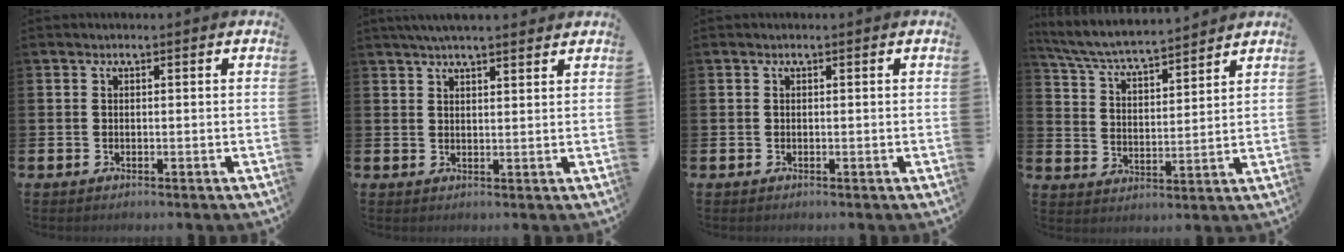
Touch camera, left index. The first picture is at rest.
{"total": 3.8, "force": [3.6, 0.2, 1.3], "torque": [-0.032, -0.007, 0.066]}
{"total": 0.0}
{"total": 6.2, "force": [5.9, 0.5, 1.7], "torque": [-0.061, -0.040, 0.102]}